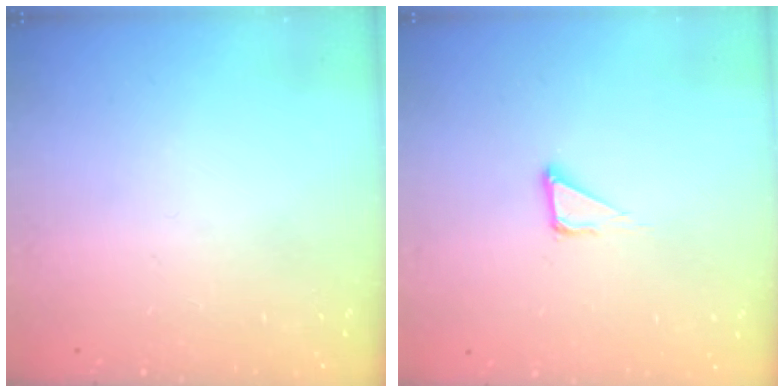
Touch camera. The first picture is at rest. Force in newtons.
{"total": 3.4, "press": 3.4, "slide": 0.2}